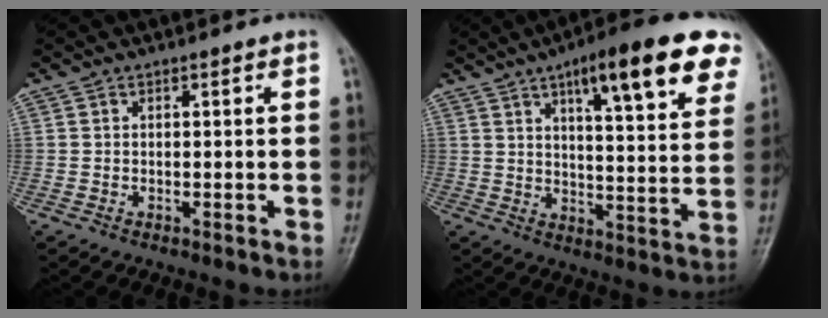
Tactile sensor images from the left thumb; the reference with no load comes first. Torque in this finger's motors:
{"motor_torque": [0.55, 0.50, 1.61, -1.16, 0.11]}